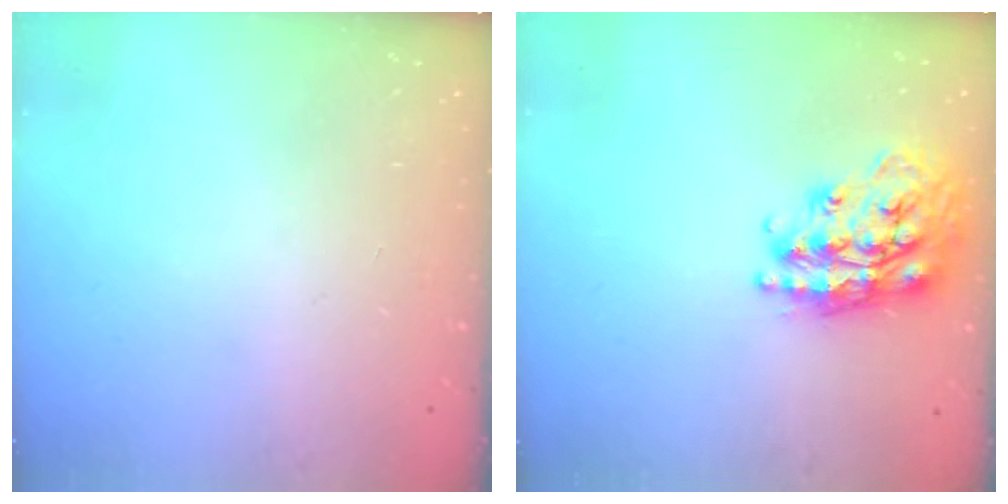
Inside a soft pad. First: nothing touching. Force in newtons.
{"total": 20.8, "press": 20.8, "slide": 1.4}